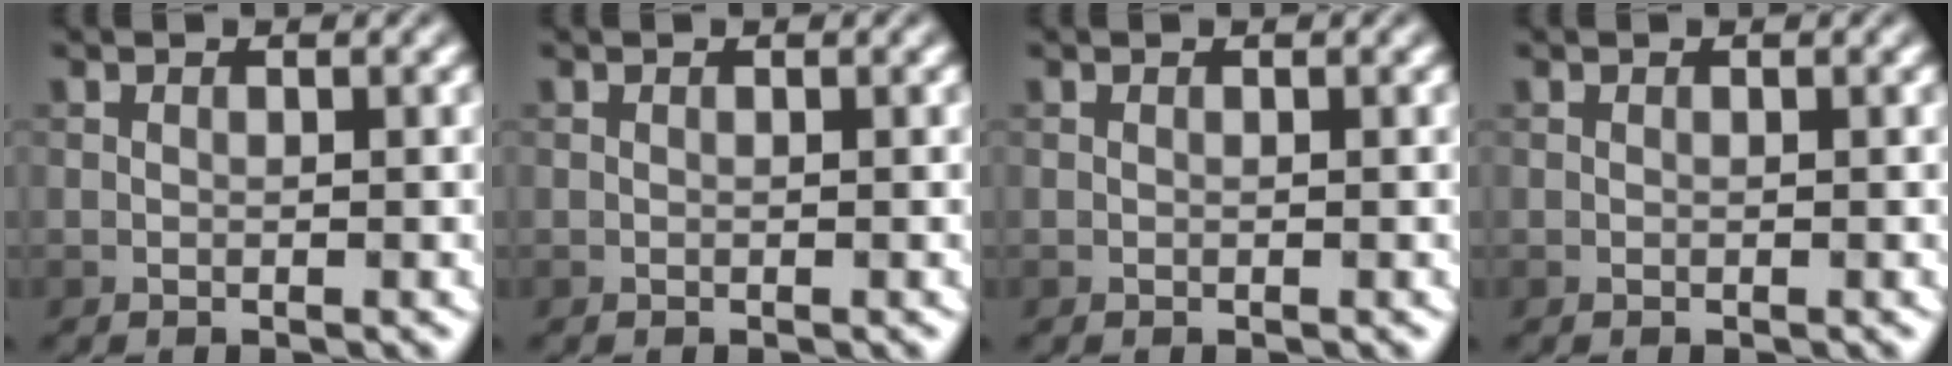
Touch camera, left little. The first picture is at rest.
{"total": 0.0}
{"total": 0.0}
{"total": 0.0}